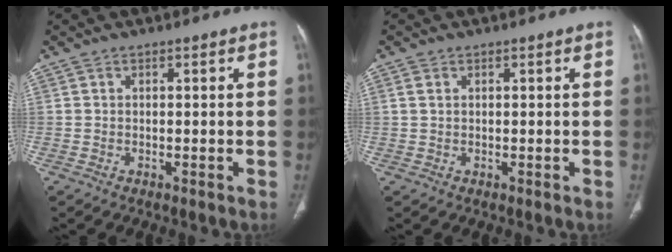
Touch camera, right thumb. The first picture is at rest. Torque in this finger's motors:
{"motor_torque": [-0.15, 0.56, 0.42, 0.00, -0.02]}